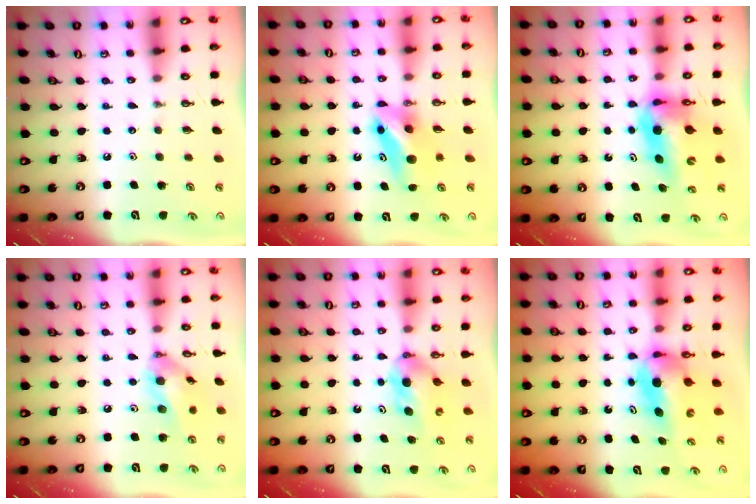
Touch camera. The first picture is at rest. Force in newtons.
{"total": 7.0, "press": 6.9, "slide": 1.6}
{"total": 11.1, "press": 10.6, "slide": 3.2}
{"total": 12.8, "press": 12.6, "slide": 2.1}
{"total": 6.1, "press": 6.0, "slide": 1.2}
{"total": 6.1, "press": 6.0, "slide": 1.0}